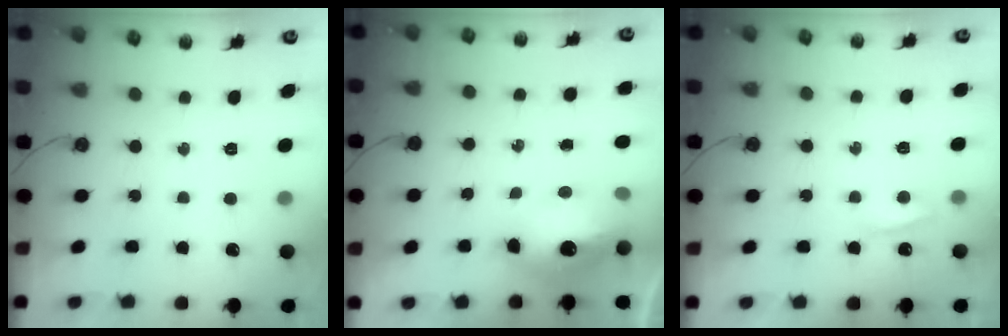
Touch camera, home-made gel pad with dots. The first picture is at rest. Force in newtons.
{"total": 12.9, "press": 12.8, "slide": 1.4}
{"total": 4.5, "press": 4.4, "slide": 0.8}